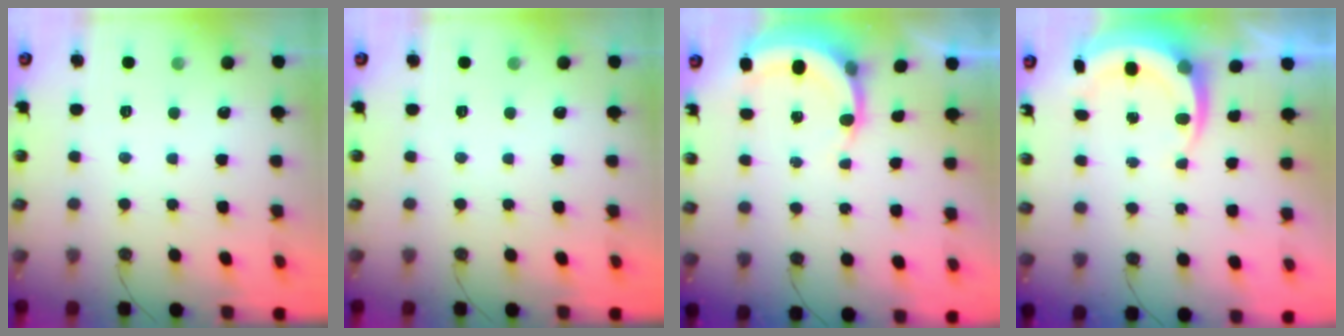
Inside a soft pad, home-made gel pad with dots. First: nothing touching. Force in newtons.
{"total": 0.0}
{"total": 7.4, "press": 7.2, "slide": 1.5}
{"total": 5.9, "press": 5.8, "slide": 1.0}